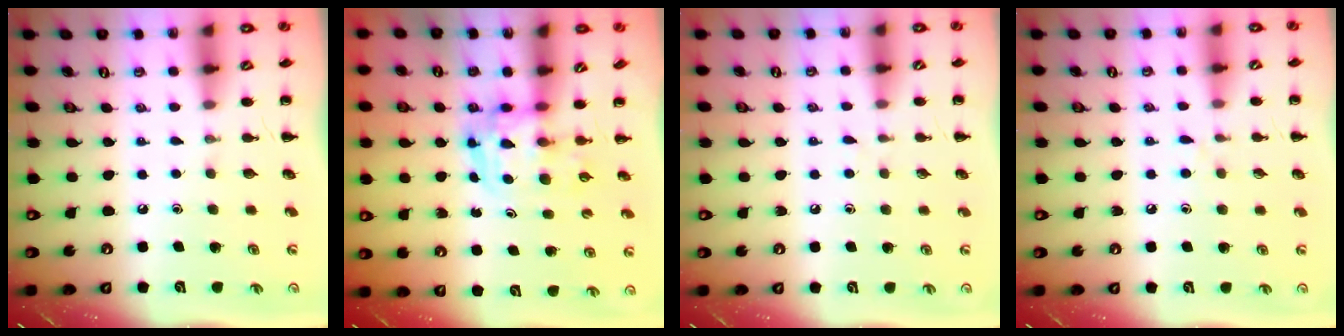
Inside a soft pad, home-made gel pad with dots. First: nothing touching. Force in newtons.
{"total": 3.4, "press": 3.3, "slide": 0.6}
{"total": 2.5, "press": 2.1, "slide": 1.3}
{"total": 5.5, "press": 5.1, "slide": 2.2}